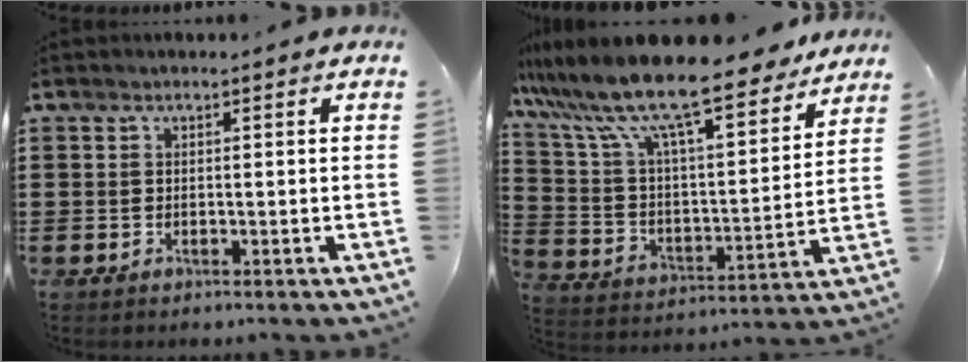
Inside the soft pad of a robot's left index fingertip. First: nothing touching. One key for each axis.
{"total": 13.7, "fx": 11.5, "fy": 1.1, "fz": 7.5, "tx": -0.185, "ty": -0.068, "tz": 0.196}